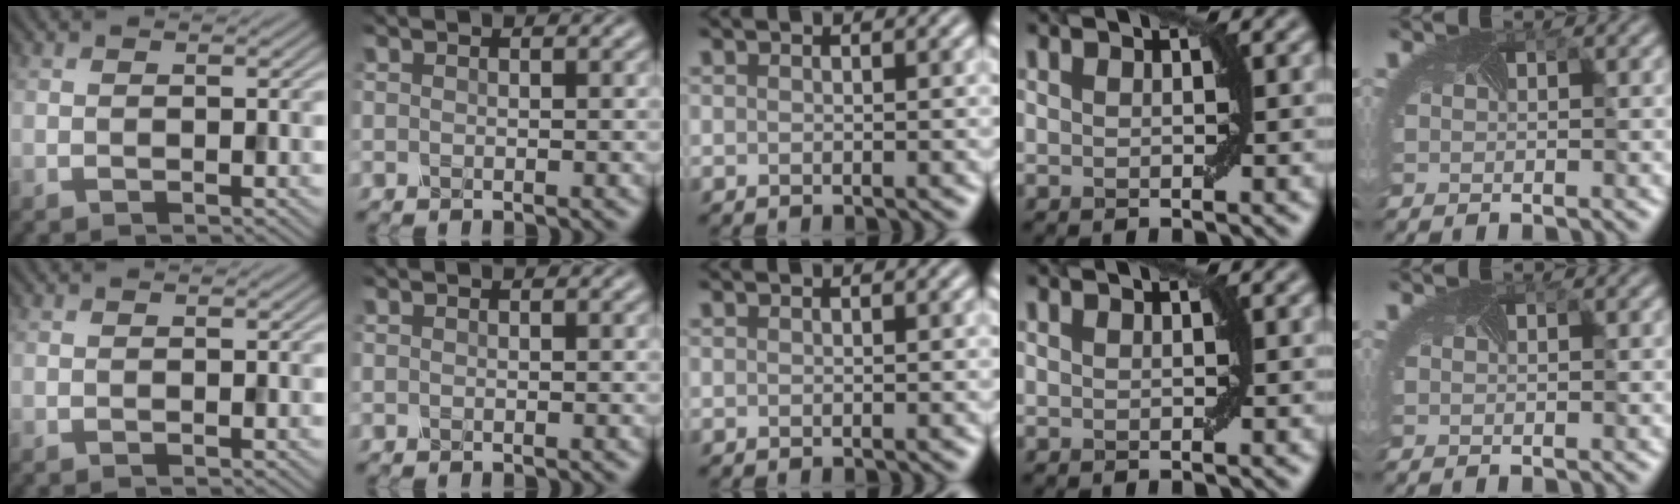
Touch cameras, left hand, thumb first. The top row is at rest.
{}